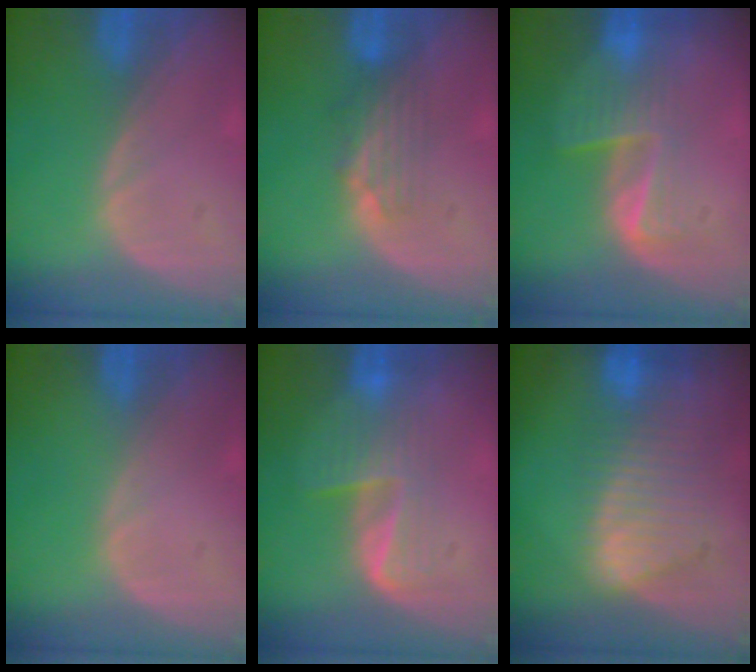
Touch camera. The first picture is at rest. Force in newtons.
{"total": 3.4, "press": 3.3, "slide": 0.9}
{"total": 6.8, "press": 5.6, "slide": 4.0}
{"total": 0.0}
{"total": 6.3, "press": 5.5, "slide": 3.1}
{"total": 9.3, "press": 8.1, "slide": 4.6}